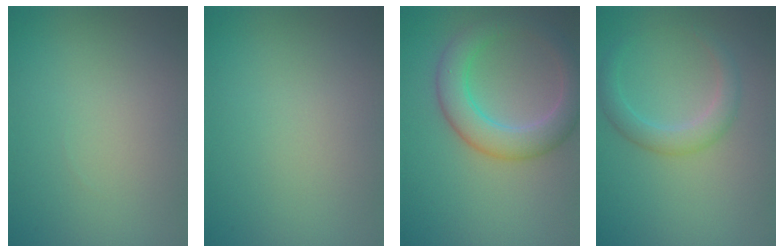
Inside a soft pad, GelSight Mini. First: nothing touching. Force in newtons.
{"total": 0.0}
{"total": 5.2, "press": 5.2, "slide": 0.1}
{"total": 2.6, "press": 2.6, "slide": 0.0}